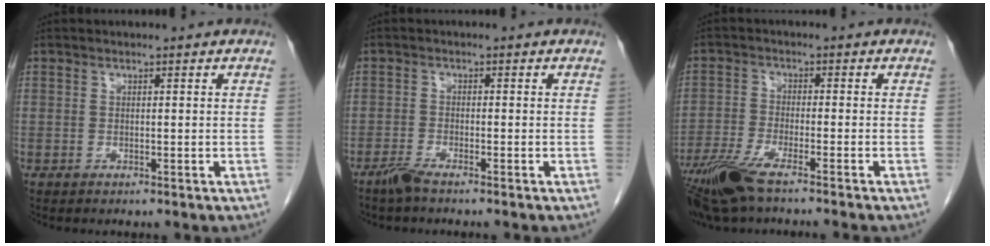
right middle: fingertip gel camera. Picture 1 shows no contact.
{"total": 2.3, "force": [-2.0, -0.1, 1.2], "torque": [-0.034, -0.005, -0.044]}
{"total": 8.5, "force": [-6.4, 0.2, 5.6], "torque": [-0.108, -0.021, -0.119]}